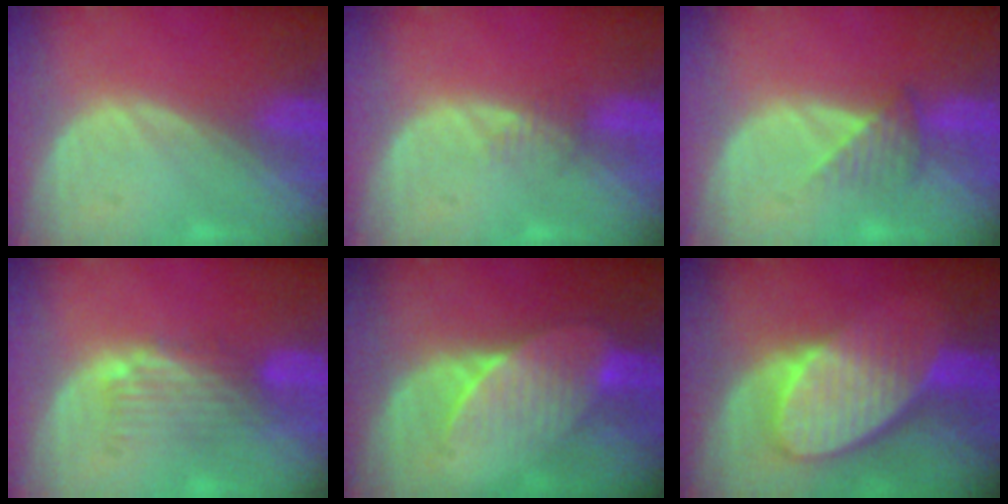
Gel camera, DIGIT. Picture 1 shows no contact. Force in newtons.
{"total": 1.5, "press": 1.5, "slide": 0.2}
{"total": 3.3, "press": 2.9, "slide": 1.5}
{"total": 4.8, "press": 4.1, "slide": 2.5}
{"total": 7.1, "press": 6.5, "slide": 2.8}
{"total": 9.4, "press": 8.3, "slide": 4.6}